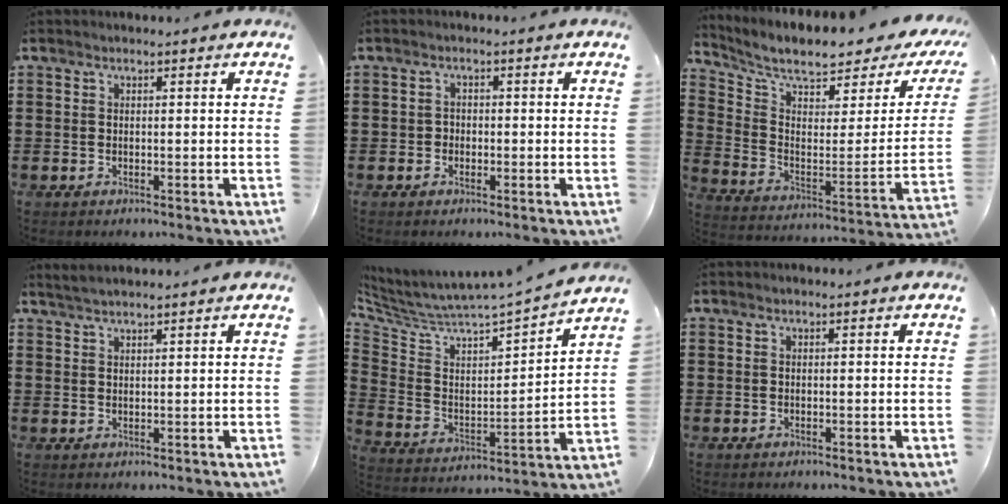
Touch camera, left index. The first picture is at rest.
{"total": 1.1, "force": [-0.5, 1.0, 0.2], "torque": [-0.008, 0.003, -0.012]}
{"total": 6.7, "force": [5.6, 1.2, 3.4], "torque": [-0.088, -0.051, 0.089]}
{"total": 1.9, "force": [1.8, -0.2, 0.4], "torque": [-0.011, 0.002, 0.035]}
{"total": 3.5, "force": [3.3, 0.3, 1.0], "torque": [-0.045, -0.050, 0.048]}
{"total": 0.0}